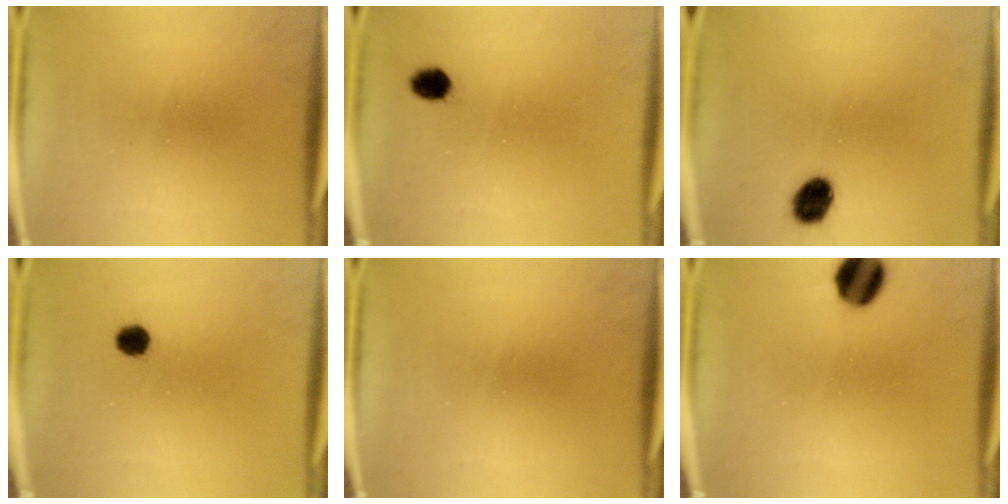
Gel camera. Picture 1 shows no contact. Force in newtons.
{"total": 3.1}
{"total": 6.2}
{"total": 3.0}
{"total": 0.0}
{"total": 8.6}